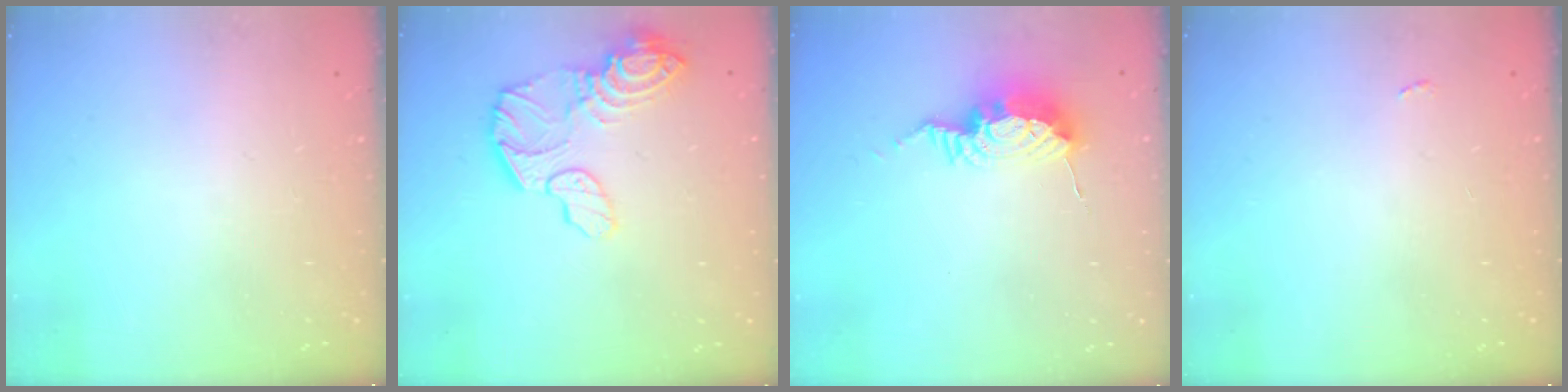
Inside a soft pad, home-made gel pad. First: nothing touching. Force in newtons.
{"total": 14.9, "press": 14.8, "slide": 1.6}
{"total": 9.4, "press": 9.4, "slide": 0.9}
{"total": 2.2, "press": 2.2, "slide": 0.3}